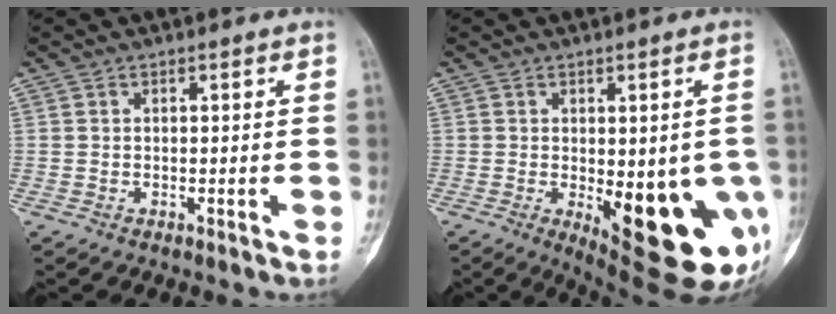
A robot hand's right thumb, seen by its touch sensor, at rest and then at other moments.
{"total": 17.4, "force": [-5.0, 6.8, 15.2], "torque": [-0.130, -0.009, -0.042]}